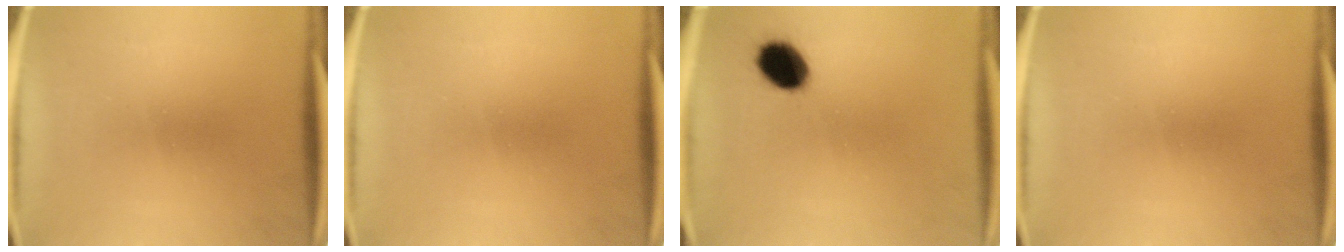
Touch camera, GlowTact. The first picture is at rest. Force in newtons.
{"total": 0.0}
{"total": 8.8}
{"total": 0.0}